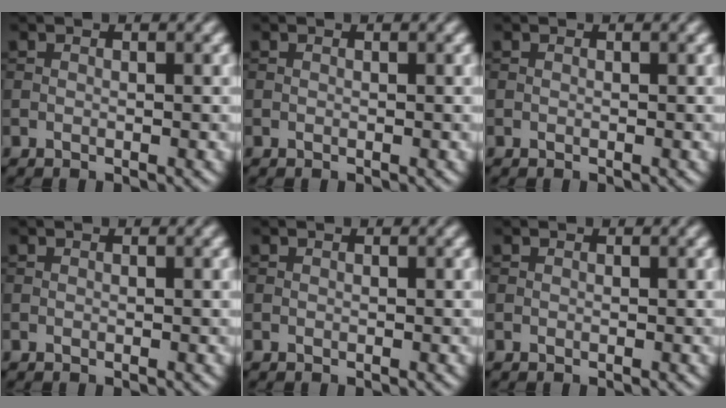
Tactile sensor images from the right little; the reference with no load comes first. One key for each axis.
{"total": 0.0}
{"total": 0.0}
{"total": 0.0}
{"total": 0.0}
{"total": 0.0}